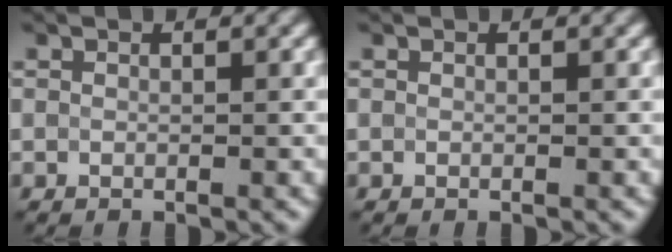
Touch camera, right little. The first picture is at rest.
{"total": 0.0}